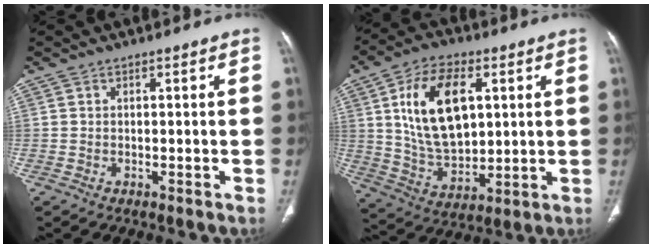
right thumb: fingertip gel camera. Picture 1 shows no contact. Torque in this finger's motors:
{"motor_torque": [-0.85, 1.80, 0.92, 1.33, 0.20]}